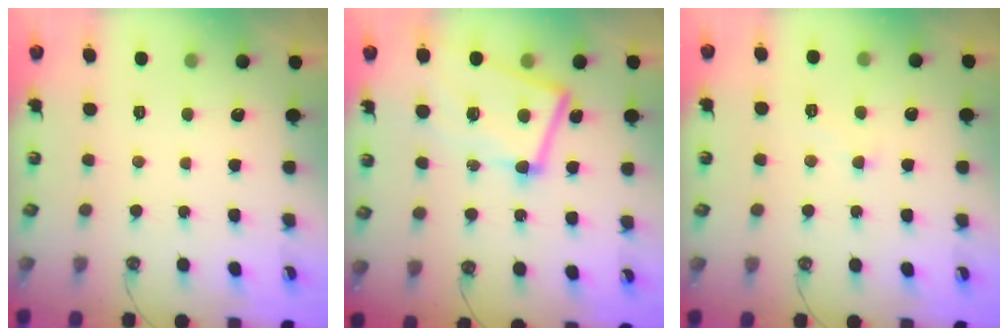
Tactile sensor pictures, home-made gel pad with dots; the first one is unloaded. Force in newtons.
{"total": 10.6, "press": 10.4, "slide": 1.9}
{"total": 2.9, "press": 2.9, "slide": 0.5}